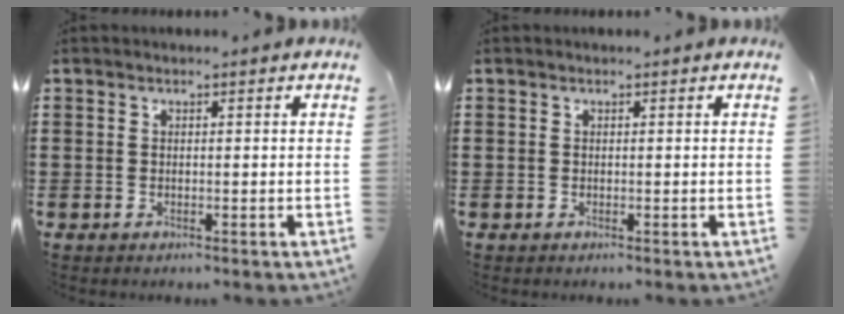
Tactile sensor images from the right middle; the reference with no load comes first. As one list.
[{"total": 0.0}]